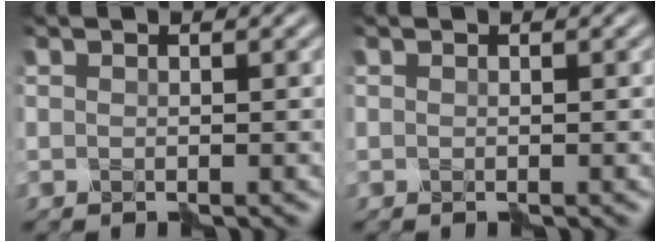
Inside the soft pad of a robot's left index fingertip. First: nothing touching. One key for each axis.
{"total": 0.0}